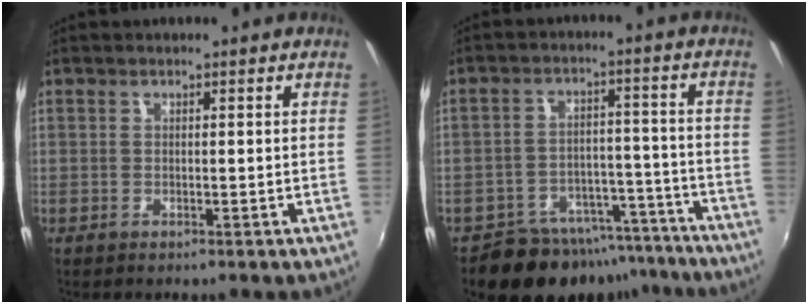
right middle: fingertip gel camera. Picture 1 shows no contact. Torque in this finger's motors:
{"motor_torque": [0.92, -1.20, 0.09, 0.05]}